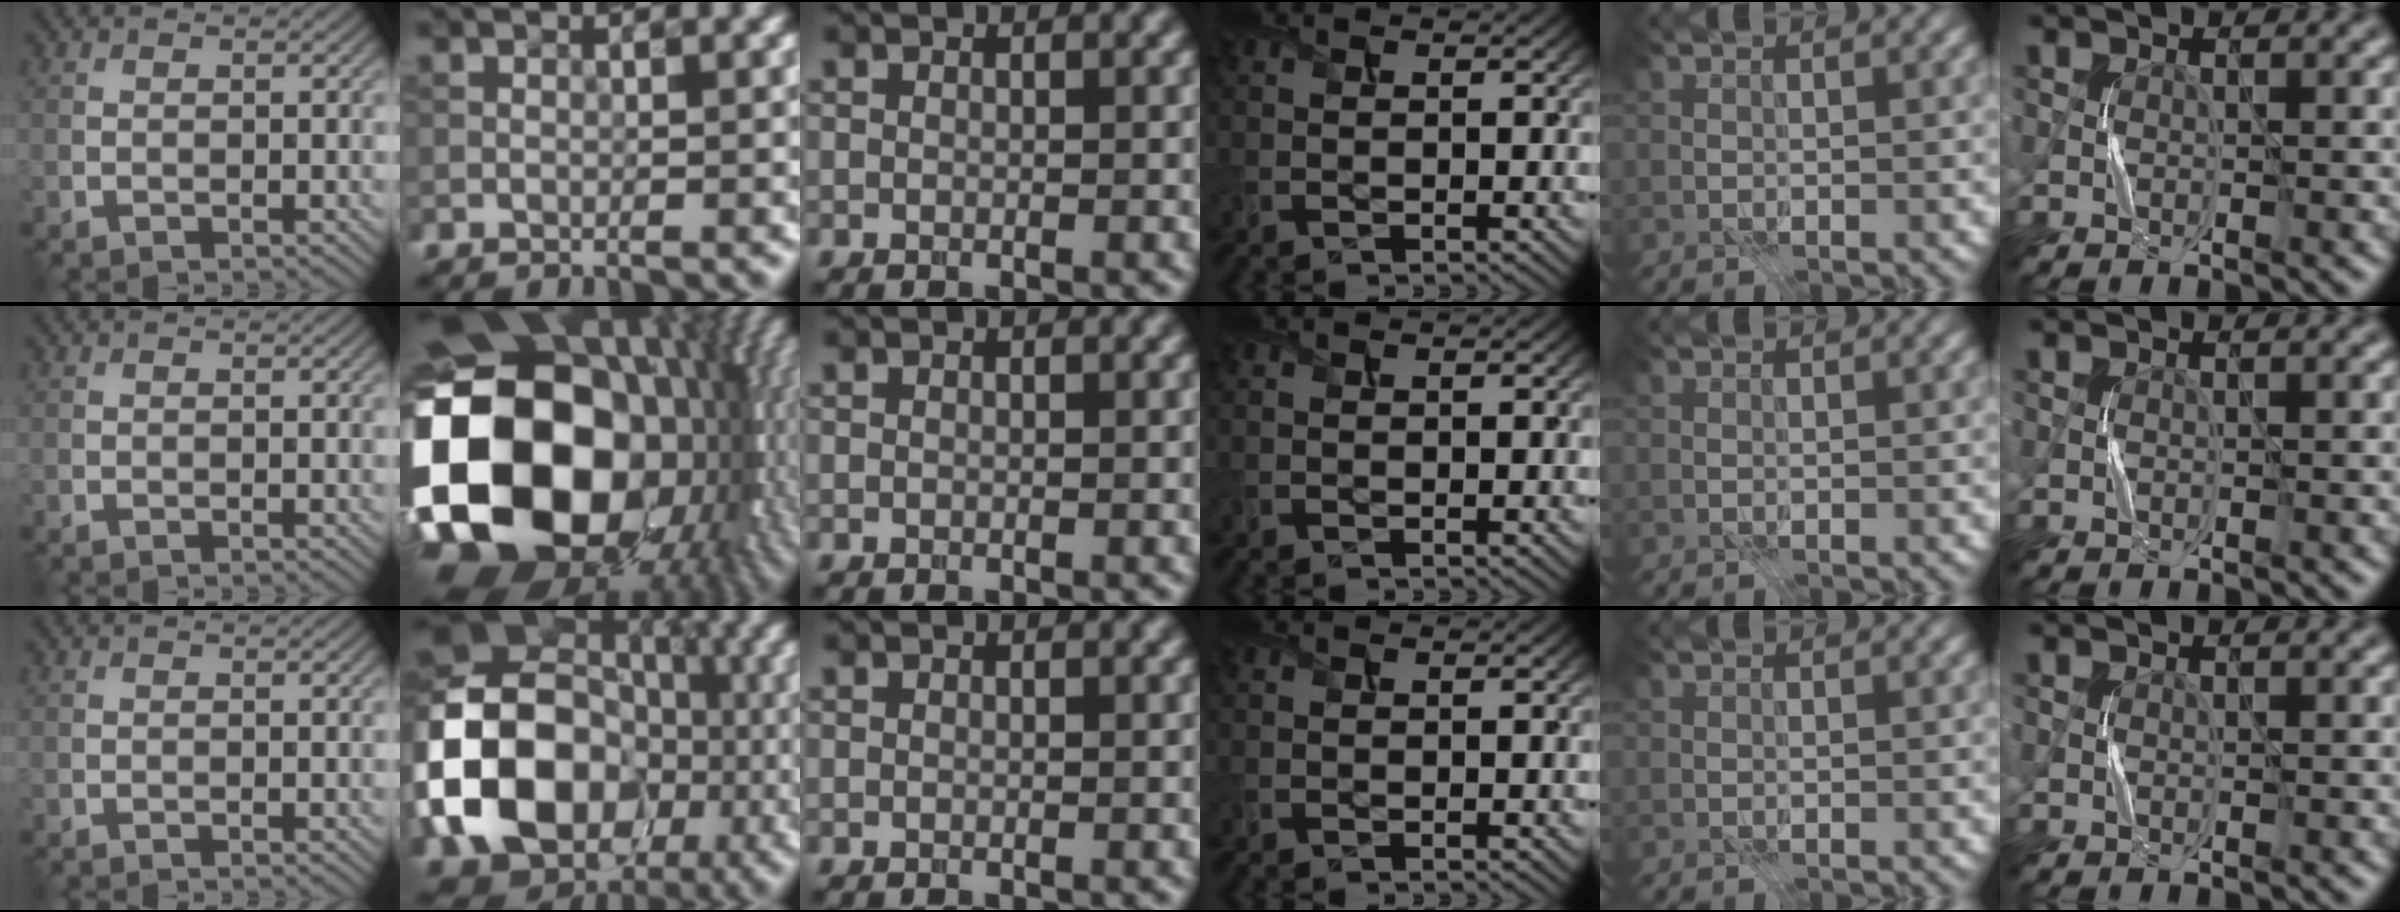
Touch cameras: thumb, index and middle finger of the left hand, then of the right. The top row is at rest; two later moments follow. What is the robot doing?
{"motion": "press", "object": "sticker"}